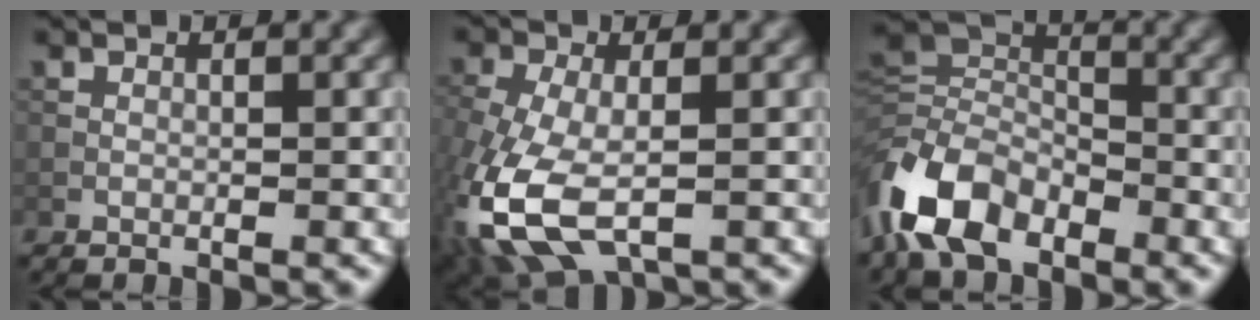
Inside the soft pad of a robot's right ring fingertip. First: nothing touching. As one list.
[{"total": 9.4, "force": [-3.4, 4.9, 7.3], "torque": [-0.187, -0.025, -0.065]}, {"total": 9.1, "force": [-5.0, 5.2, 5.5], "torque": [-0.116, -0.004, -0.115]}]